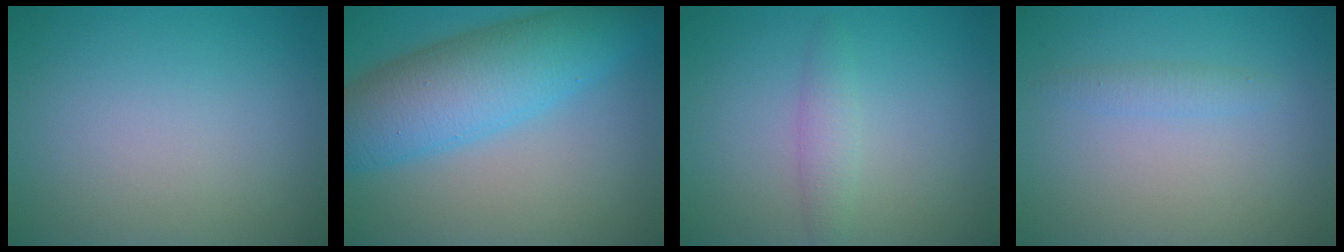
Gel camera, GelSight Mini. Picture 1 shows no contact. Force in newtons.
{"total": 8.6, "press": 8.6, "slide": 0.2}
{"total": 1.8, "press": 1.8, "slide": 0.1}
{"total": 1.1, "press": 1.1, "slide": 0.0}